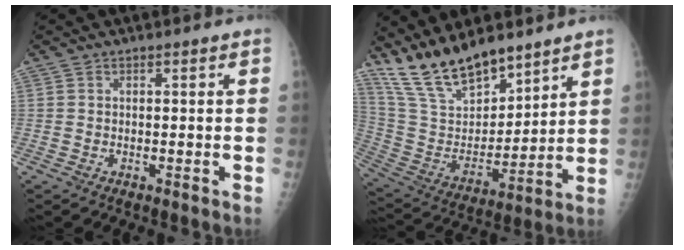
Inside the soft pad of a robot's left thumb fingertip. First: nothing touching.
{"total": 17.4, "force": [14.1, 6.2, 8.1], "torque": [-0.117, -0.072, 0.276]}